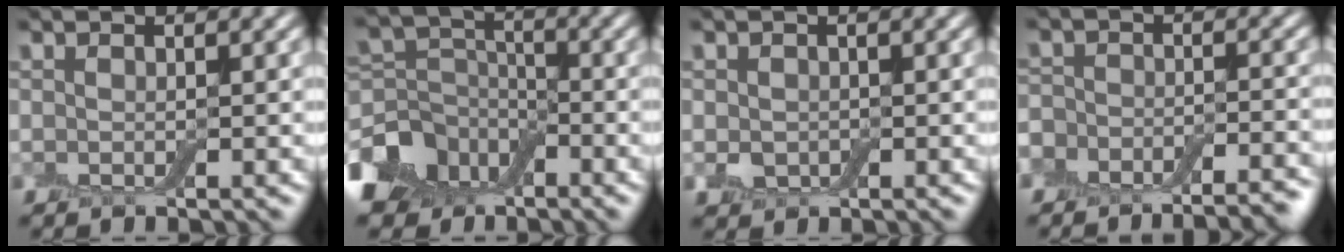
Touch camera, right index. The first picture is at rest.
{"total": 8.6, "force": [-4.6, 6.0, 4.1], "torque": [-0.074, -0.008, -0.087]}
{"total": 1.9, "force": [-0.2, 1.6, 1.0], "torque": [-0.019, -0.003, -0.007]}
{"total": 10.7, "force": [-9.2, 4.7, 2.9], "torque": [-0.030, -0.011, -0.125]}